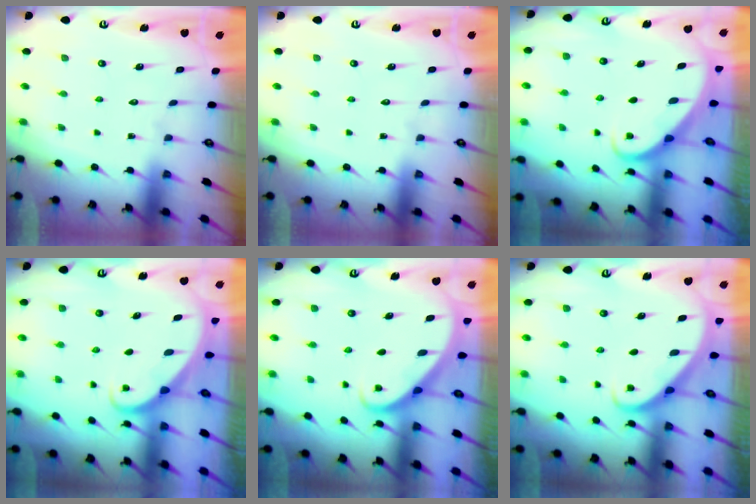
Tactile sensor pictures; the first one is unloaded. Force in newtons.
{"total": 0.0}
{"total": 2.2, "press": 2.2, "slide": 0.3}
{"total": 1.8, "press": 1.8, "slide": 0.1}
{"total": 2.6, "press": 2.6, "slide": 0.2}
{"total": 2.9, "press": 2.9, "slide": 0.2}